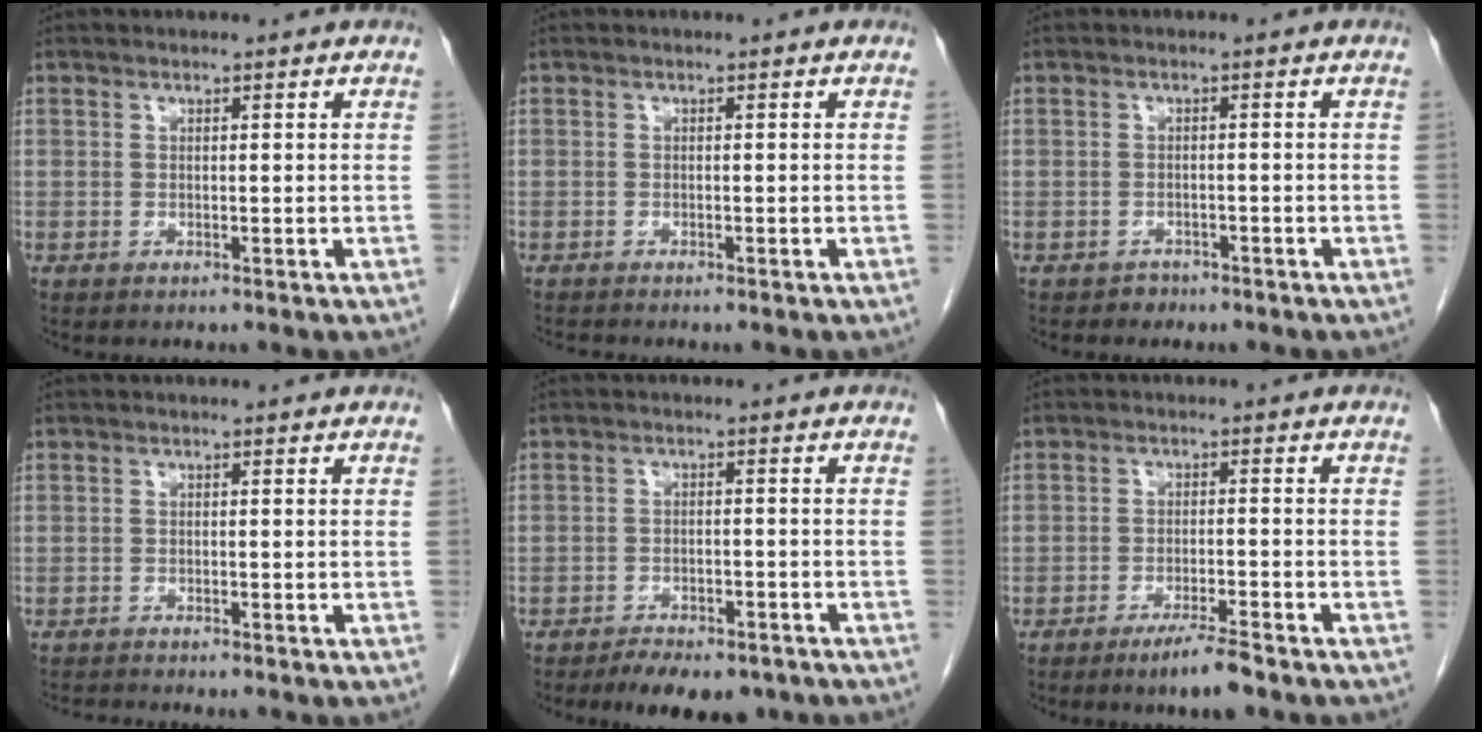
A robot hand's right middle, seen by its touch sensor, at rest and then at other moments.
{"total": 1.2, "force": [-1.1, 0.0, 0.5], "torque": [-0.008, -0.002, -0.015]}
{"total": 1.4, "force": [-1.1, 0.9, -0.1], "torque": [-0.003, 0.003, -0.018]}
{"total": 3.0, "force": [-2.8, -0.2, 1.0], "torque": [-0.012, -0.008, -0.043]}
{"total": 8.8, "force": [-6.9, 3.4, 4.2], "torque": [-0.053, 0.004, -0.098]}
{"total": 4.8, "force": [-3.6, 0.1, 3.2], "torque": [-0.056, -0.009, -0.060]}